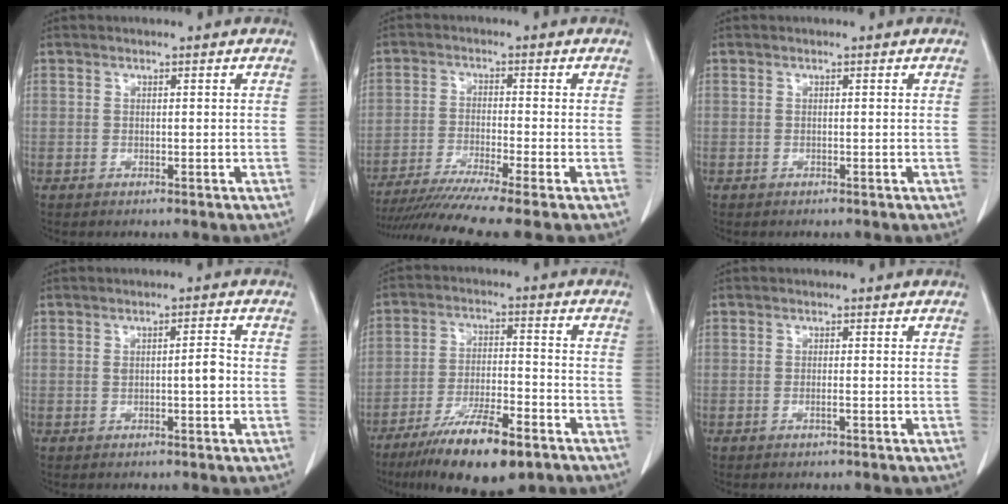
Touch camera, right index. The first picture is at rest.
{"total": 10.8, "force": [-8.9, -1.7, 6.0], "torque": [-0.083, -0.030, -0.144]}
{"total": 0.0}
{"total": 2.9, "force": [-0.2, 0.6, 2.9], "torque": [-0.048, 0.003, -0.001]}
{"total": 13.5, "force": [-9.0, 2.8, 9.7], "torque": [-0.171, -0.023, -0.153]}
{"total": 0.9, "force": [-0.4, 0.0, 0.8], "torque": [-0.019, -0.001, -0.006]}